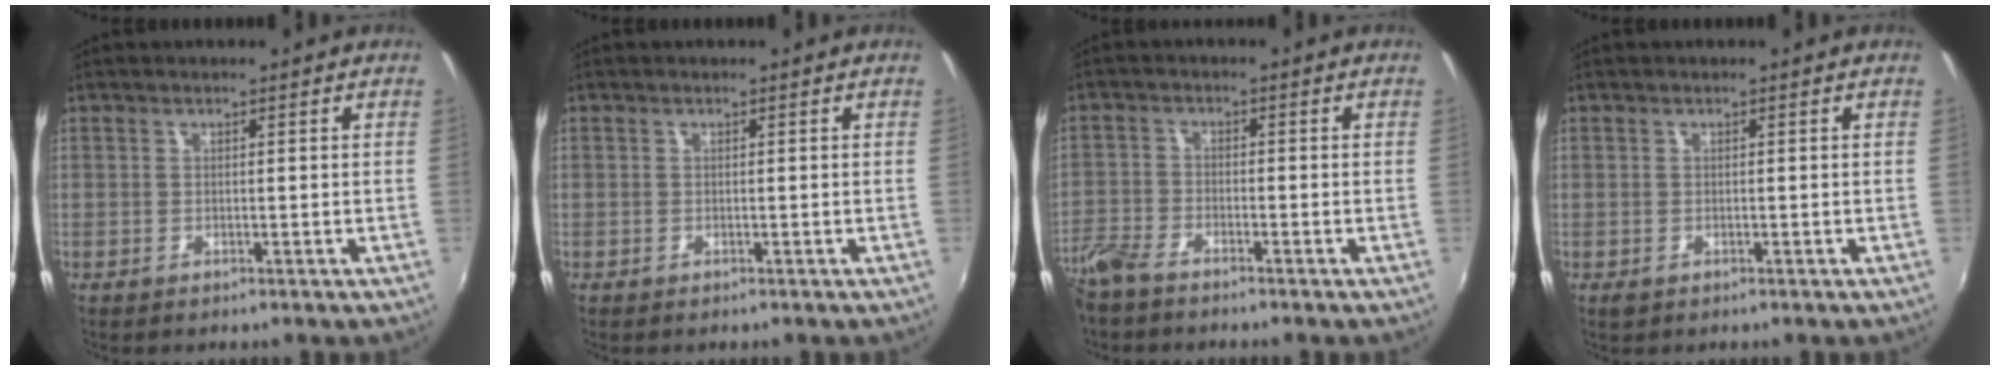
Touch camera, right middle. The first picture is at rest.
{"total": 0.0}
{"total": 5.8, "force": [-5.0, 1.6, 2.5], "torque": [-0.067, -0.014, -0.106]}
{"total": 0.5, "force": [-0.2, 0.4, 0.3], "torque": [-0.007, -0.003, -0.003]}